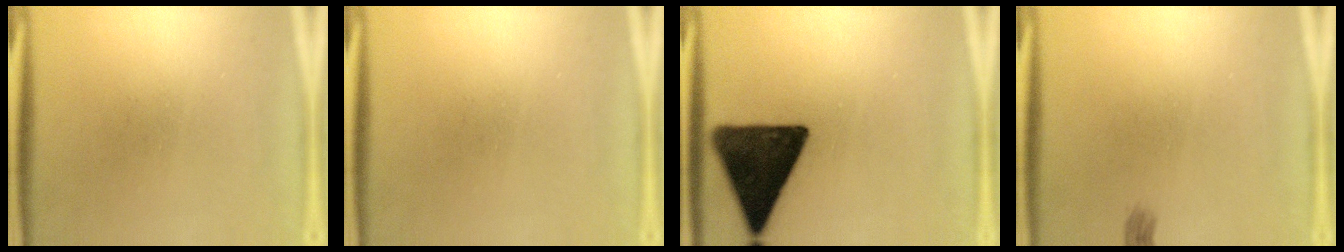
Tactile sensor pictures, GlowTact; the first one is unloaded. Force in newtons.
{"total": 0.0}
{"total": 15.8}
{"total": 1.0}